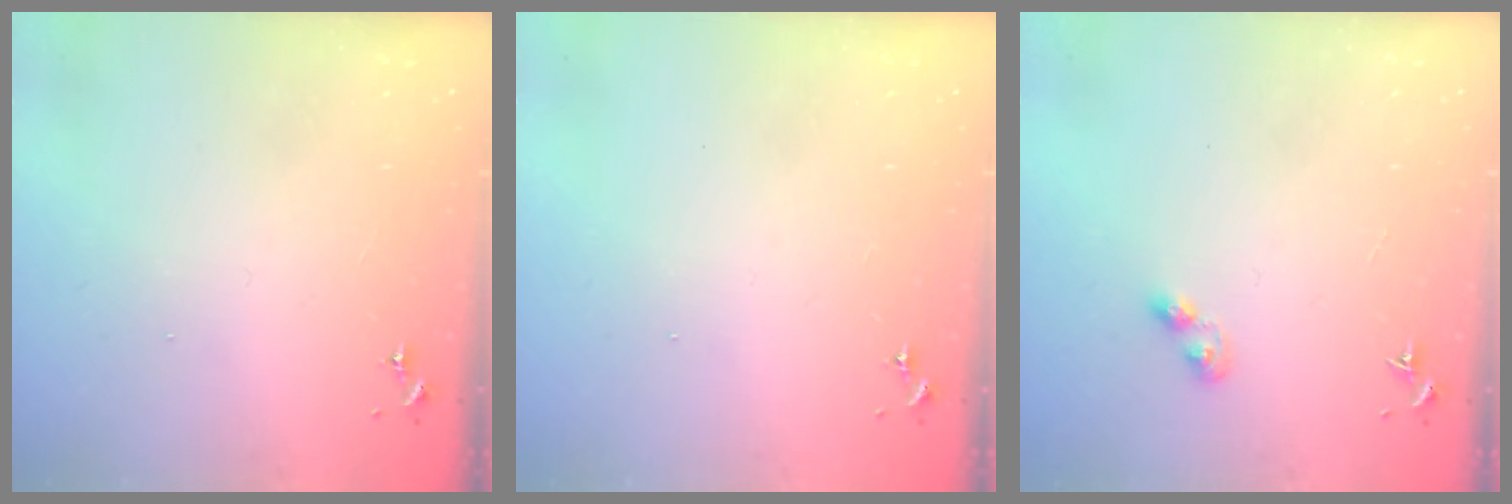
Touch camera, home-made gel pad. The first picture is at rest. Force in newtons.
{"total": 0.0}
{"total": 3.2, "press": 3.2, "slide": 0.3}